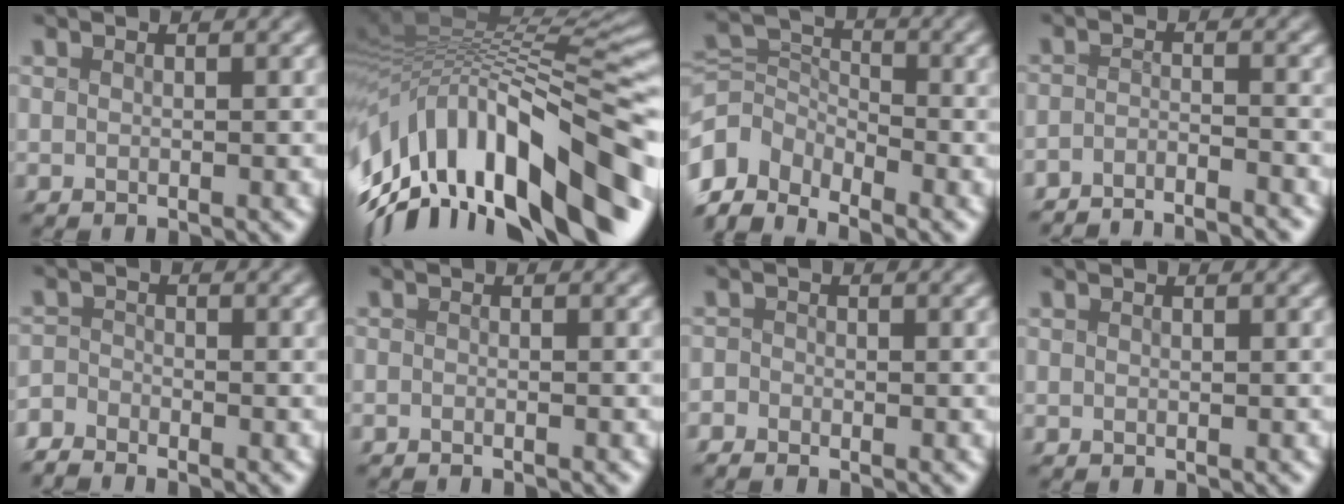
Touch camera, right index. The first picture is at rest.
{"total": 19.4, "force": [-9.6, 11.2, 12.6], "torque": [-0.228, 0.001, -0.140]}
{"total": 8.9, "force": [-2.2, 7.6, 4.0], "torque": [-0.101, -0.027, -0.046]}
{"total": 5.6, "force": [-5.5, 0.7, 0.1], "torque": [0.008, -0.007, -0.097]}
{"total": 2.9, "force": [-2.7, 1.1, -0.1], "torque": [0.004, -0.005, -0.057]}
{"total": 1.0, "force": [-1.0, 0.0, -0.1], "torque": [0.002, 0.003, -0.021]}
{"total": 1.5, "force": [-1.4, 0.5, -0.5], "torque": [0.012, -0.001, -0.034]}
{"total": 0.0}